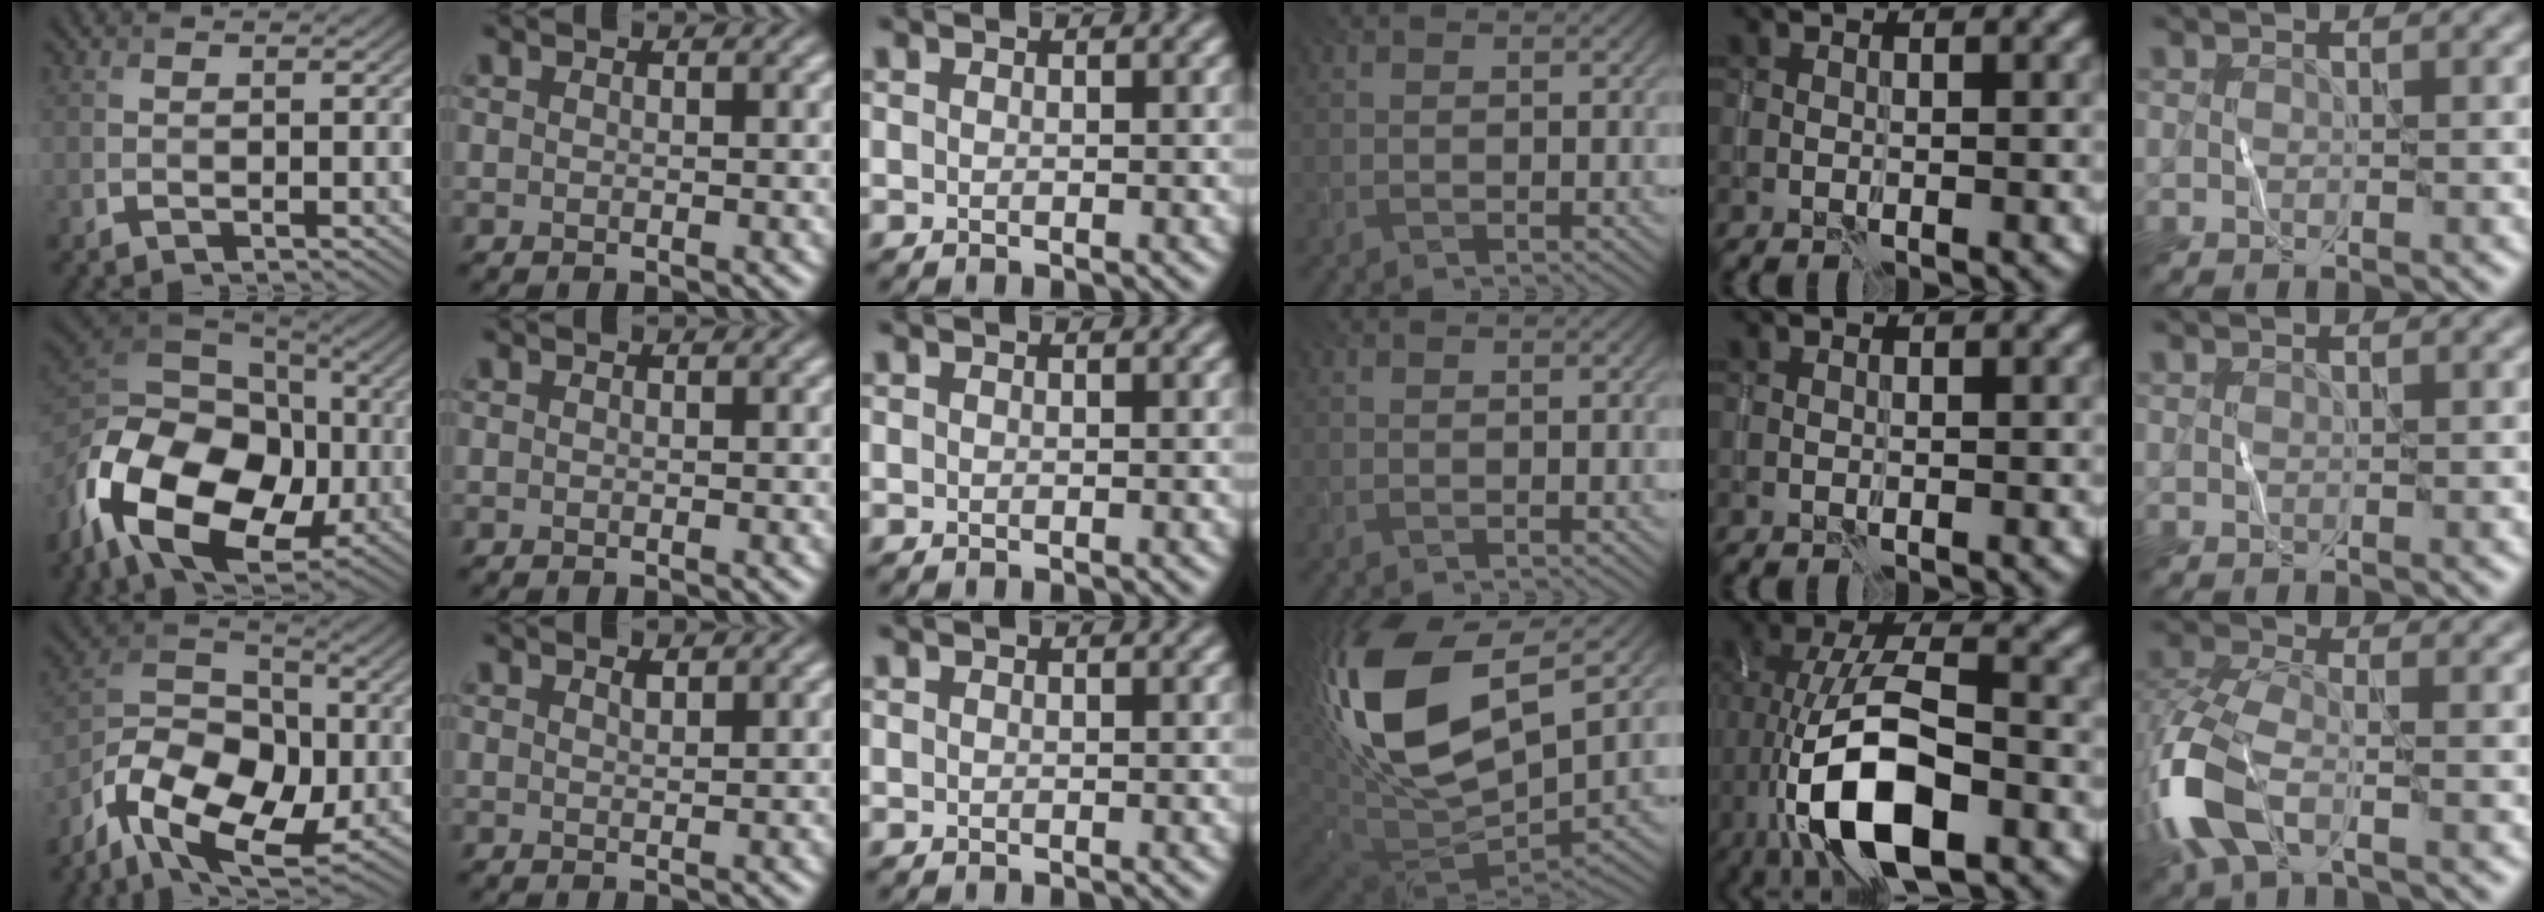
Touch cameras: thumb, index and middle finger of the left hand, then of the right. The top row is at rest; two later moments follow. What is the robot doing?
{"motion": "wipe", "object": "whiteboard"}